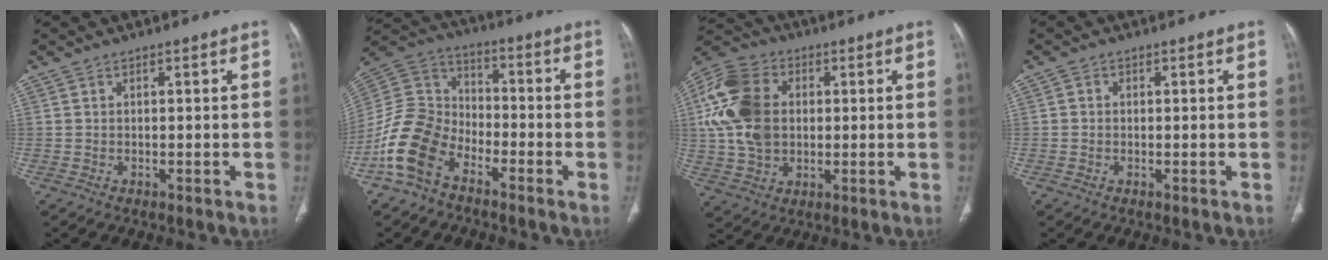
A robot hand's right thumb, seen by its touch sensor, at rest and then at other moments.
{"total": 13.4, "force": [-7.6, 8.7, 6.8], "torque": [-0.133, 0.057, -0.160]}
{"total": 16.4, "force": [1.9, 11.8, 11.1], "torque": [-0.215, 0.014, 0.033]}
{"total": 1.0, "force": [0.0, 0.9, 0.3], "torque": [-0.001, 0.002, -0.002]}